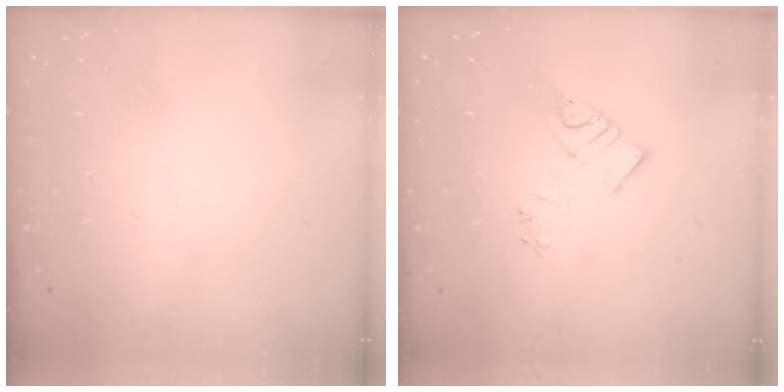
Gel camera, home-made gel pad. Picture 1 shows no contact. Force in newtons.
{"total": 6.0, "press": 6.0, "slide": 0.2}